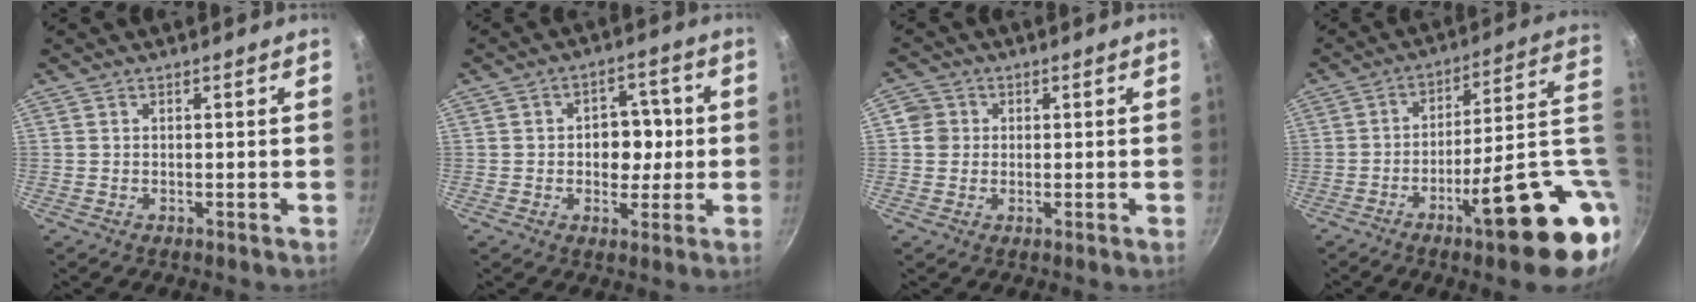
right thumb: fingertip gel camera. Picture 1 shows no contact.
{"total": 7.9, "force": [0.2, 6.0, 5.1], "torque": [-0.024, 0.008, -0.003]}
{"total": 3.5, "force": [0.4, 3.4, 0.9], "torque": [0.009, 0.007, -0.002]}
{"total": 21.8, "force": [-4.6, 5.3, 20.6], "torque": [-0.257, 0.014, -0.064]}